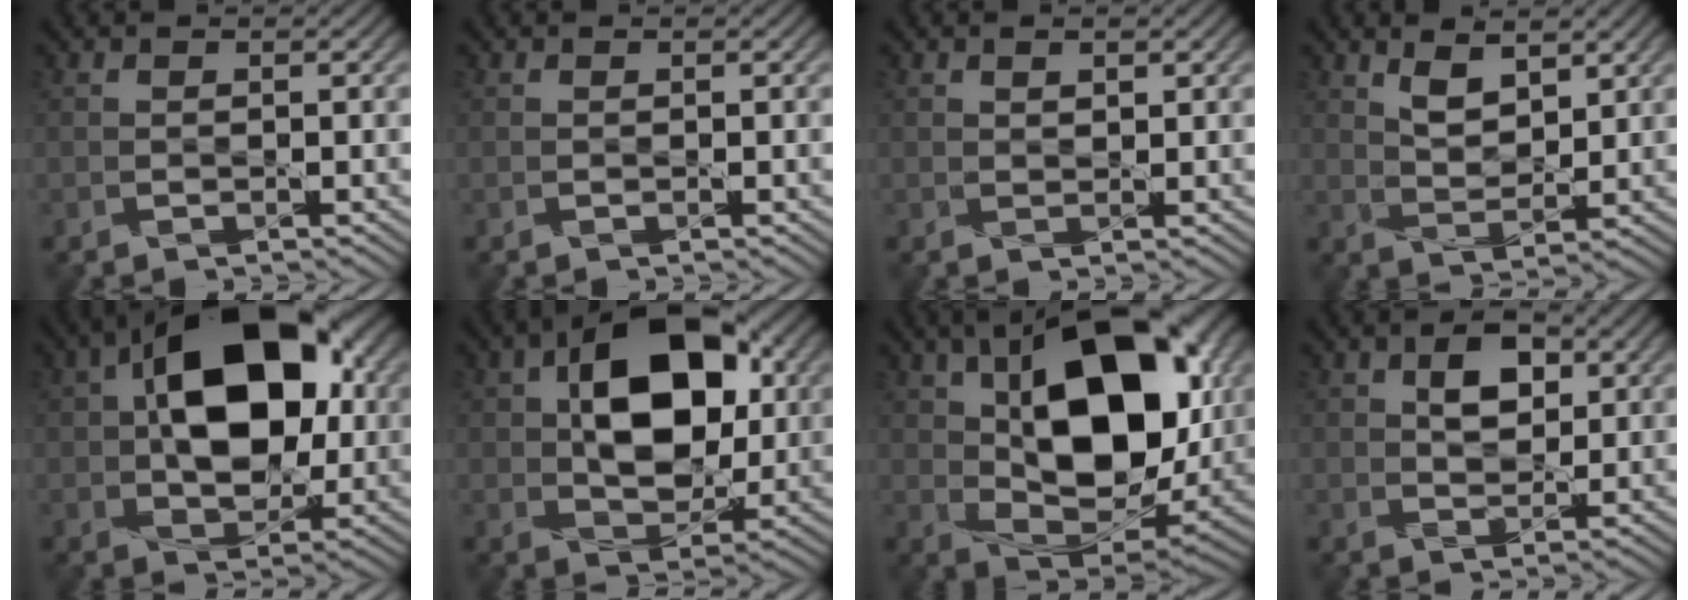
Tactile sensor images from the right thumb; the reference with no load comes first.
{"total": 0.0}
{"total": 1.1, "force": [0.9, 0.2, 0.5], "torque": [-0.011, 0.003, 0.019]}
{"total": 4.5, "force": [3.0, 1.7, 2.8], "torque": [-0.062, -0.003, 0.060]}
{"total": 14.9, "force": [2.5, 9.3, 11.4], "torque": [-0.171, 0.026, 0.036]}
{"total": 12.7, "force": [2.7, 7.9, 9.6], "torque": [-0.158, 0.015, 0.042]}
{"total": 17.6, "force": [3.9, 10.3, 13.8], "torque": [-0.226, 0.010, 0.066]}
{"total": 4.0, "force": [1.6, 2.4, 2.8], "torque": [-0.050, 0.008, 0.021]}